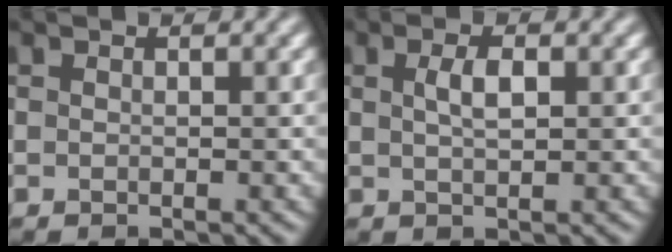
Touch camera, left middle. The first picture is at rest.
{"total": 1.9, "force": [0.7, 0.5, 1.7], "torque": [-0.039, 0.006, 0.012]}